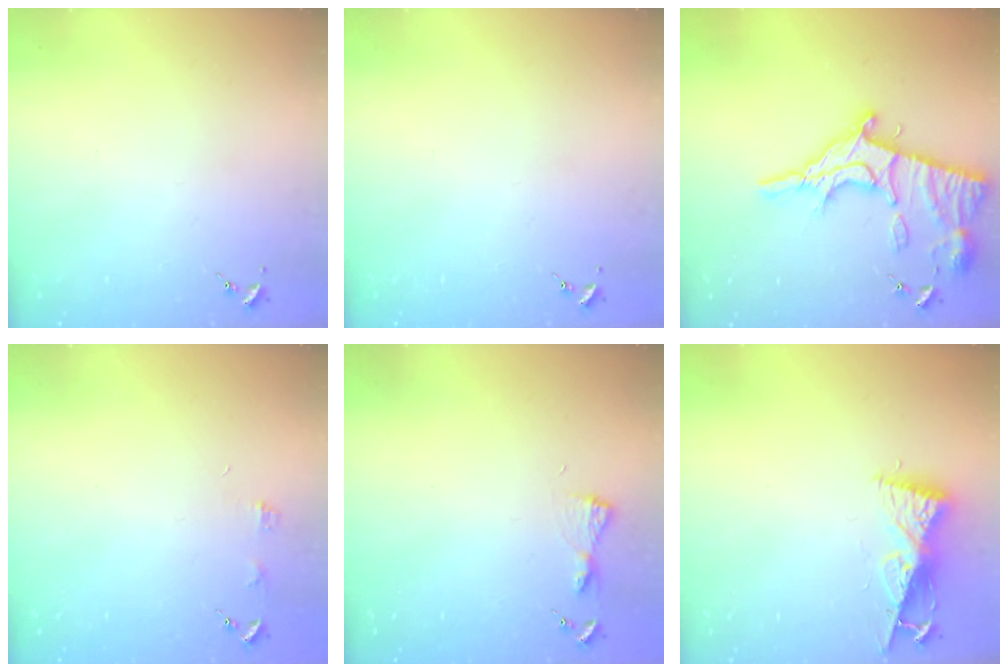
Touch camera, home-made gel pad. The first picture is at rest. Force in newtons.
{"total": 0.0}
{"total": 19.8, "press": 19.8, "slide": 1.8}
{"total": 3.9, "press": 3.8, "slide": 0.5}
{"total": 3.9, "press": 3.9, "slide": 0.4}
{"total": 8.2, "press": 8.2, "slide": 0.7}